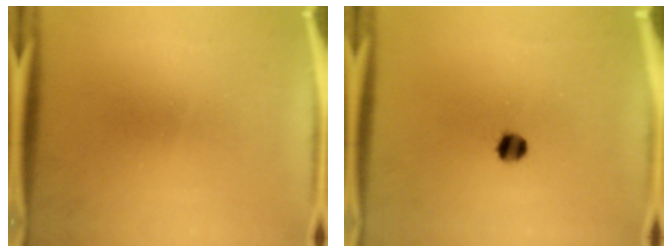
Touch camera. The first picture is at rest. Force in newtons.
{"total": 3.3}